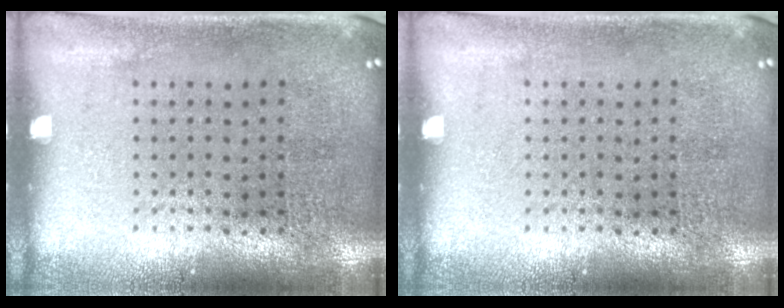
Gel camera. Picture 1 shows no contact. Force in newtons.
{"total": 0.0}